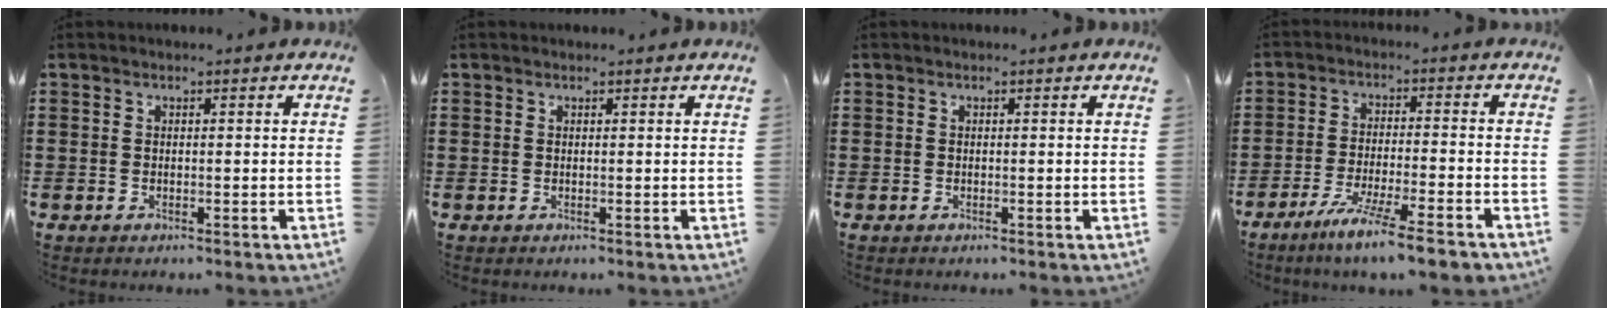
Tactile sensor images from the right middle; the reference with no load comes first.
{"total": 0.0}
{"total": 0.0}
{"total": 7.1, "force": [-5.8, -0.3, 4.1], "torque": [-0.075, -0.015, -0.104]}